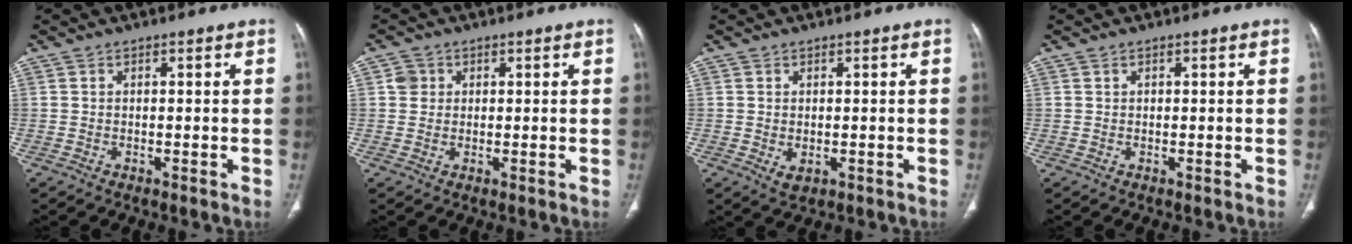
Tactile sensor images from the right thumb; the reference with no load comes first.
{"total": 2.5, "force": [0.7, 2.3, 0.7], "torque": [-0.002, 0.000, 0.011]}
{"total": 2.3, "force": [-0.3, 1.5, 1.7], "torque": [-0.026, -0.005, 0.004]}
{"total": 0.0}